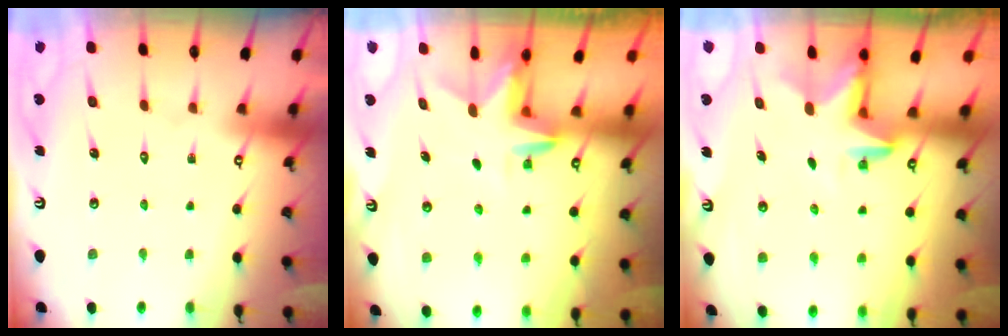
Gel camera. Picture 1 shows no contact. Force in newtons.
{"total": 3.1, "press": 3.1, "slide": 0.2}
{"total": 2.8, "press": 2.8, "slide": 0.2}